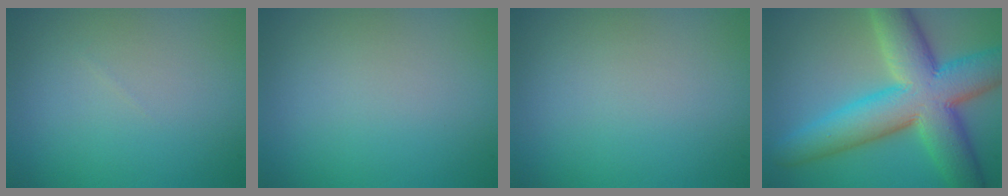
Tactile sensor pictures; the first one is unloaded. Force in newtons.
{"total": 0.0}
{"total": 0.0}
{"total": 12.1, "press": 12.1, "slide": 0.8}